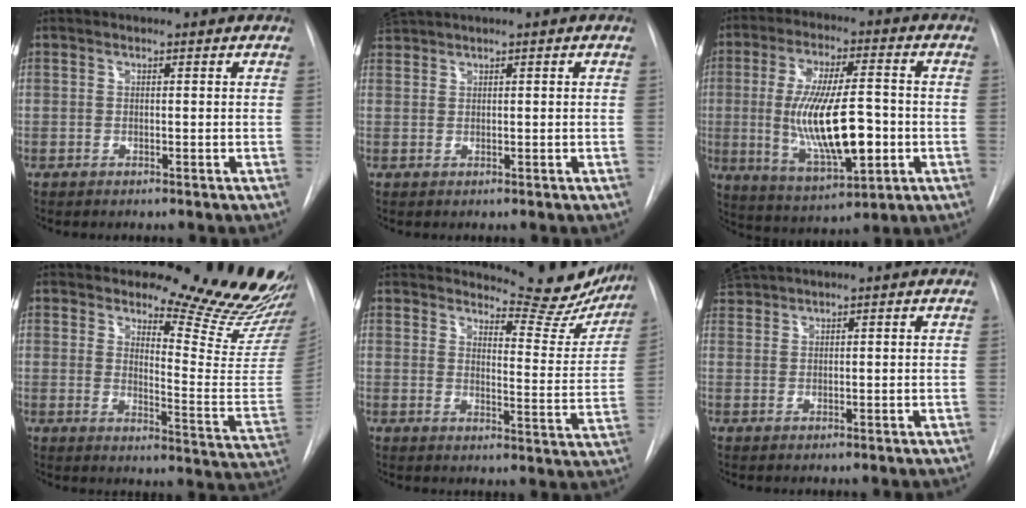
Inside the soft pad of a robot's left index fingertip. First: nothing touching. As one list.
[{"total": 2.6, "force": [2.6, -0.3, 0.6], "torque": [-0.013, 0.027, 0.055]}, {"total": 15.5, "force": [-1.8, 4.3, 14.8], "torque": [-0.279, -0.006, -0.020]}, {"total": 20.6, "force": [18.7, 3.4, 7.9], "torque": [-0.093, -0.135, 0.216]}, {"total": 16.1, "force": [15.0, 3.9, 4.3], "torque": [-0.036, -0.050, 0.176]}, {"total": 3.4, "force": [3.3, -0.4, 0.8], "torque": [-0.020, 0.028, 0.069]}]